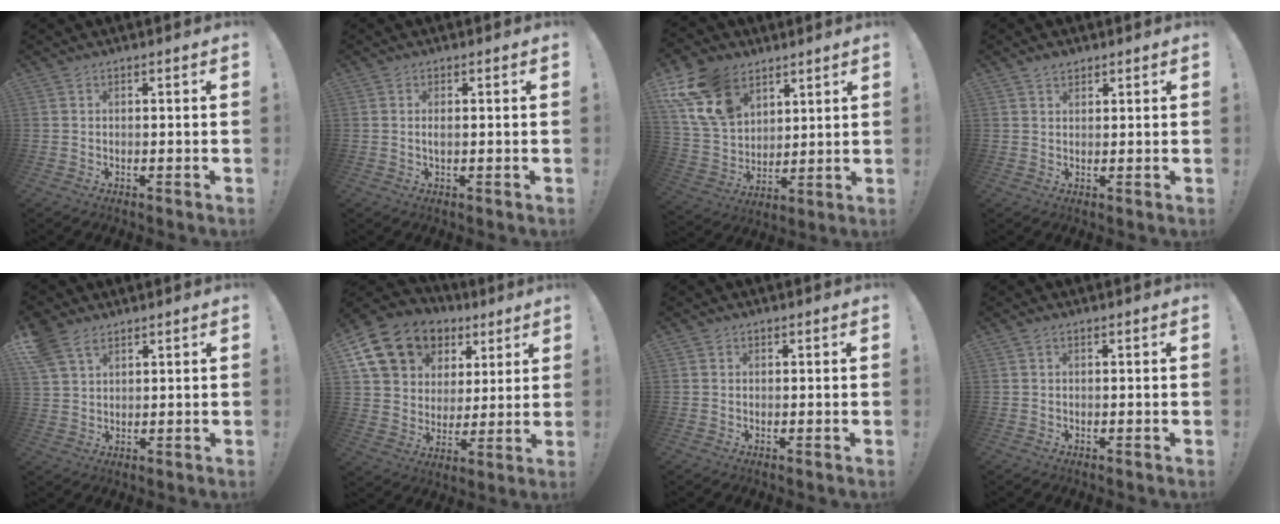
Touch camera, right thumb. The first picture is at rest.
{"total": 1.0, "force": [0.0, 0.2, 1.0], "torque": [-0.013, -0.002, -0.002]}
{"total": 17.7, "force": [10.0, 12.1, 8.2], "torque": [-0.157, -0.049, 0.194]}
{"total": 2.3, "force": [1.7, 1.3, 0.7], "torque": [-0.007, -0.009, 0.031]}
{"total": 7.6, "force": [4.8, 4.5, 3.7], "torque": [-0.084, -0.011, 0.097]}
{"total": 16.7, "force": [9.2, 12.3, 6.5], "torque": [-0.102, -0.047, 0.188]}
{"total": 0.7, "force": [0.5, 0.5, -0.1], "torque": [0.009, -0.001, 0.007]}
{"total": 0.5, "force": [0.1, 0.2, 0.5], "torque": [-0.016, 0.004, 0.003]}